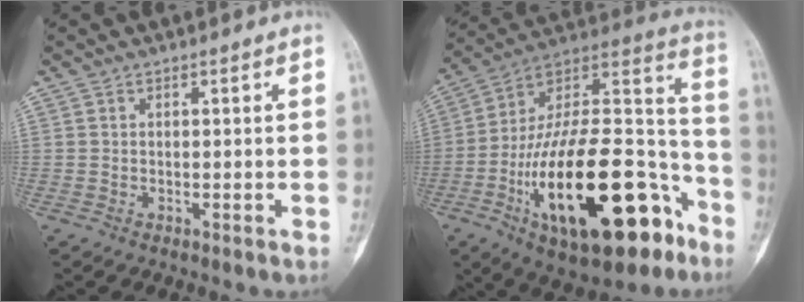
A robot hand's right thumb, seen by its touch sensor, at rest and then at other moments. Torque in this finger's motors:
{"motor_torque": [2.39, 2.19, 2.29, -0.48, 0.80]}